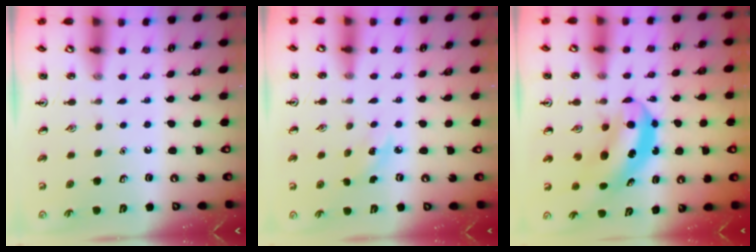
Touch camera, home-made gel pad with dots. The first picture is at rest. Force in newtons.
{"total": 4.1, "press": 3.8, "slide": 1.4}
{"total": 5.4, "press": 5.3, "slide": 1.1}